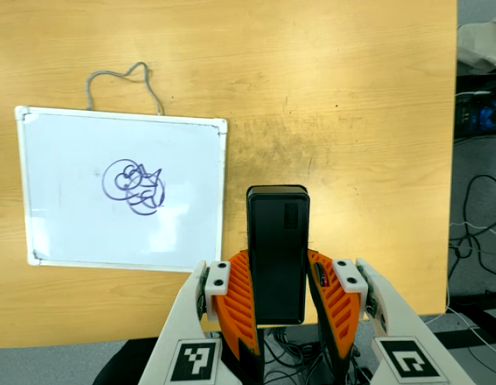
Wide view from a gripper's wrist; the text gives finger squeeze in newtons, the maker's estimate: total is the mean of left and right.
{"total": 4.0, "left": 2.5, "right": 5.4}